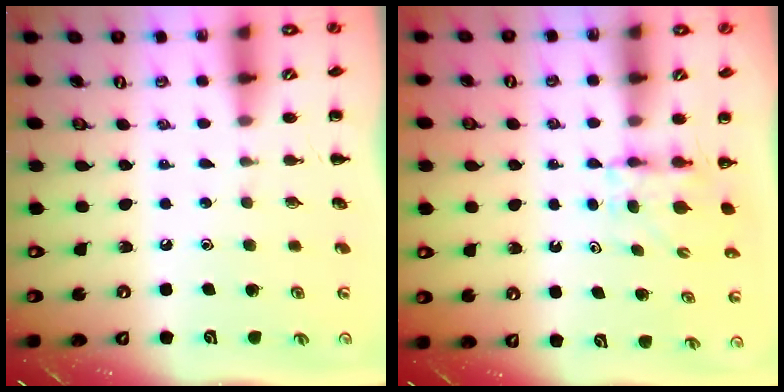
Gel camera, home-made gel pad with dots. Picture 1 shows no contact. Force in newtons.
{"total": 4.9, "press": 4.9, "slide": 0.3}